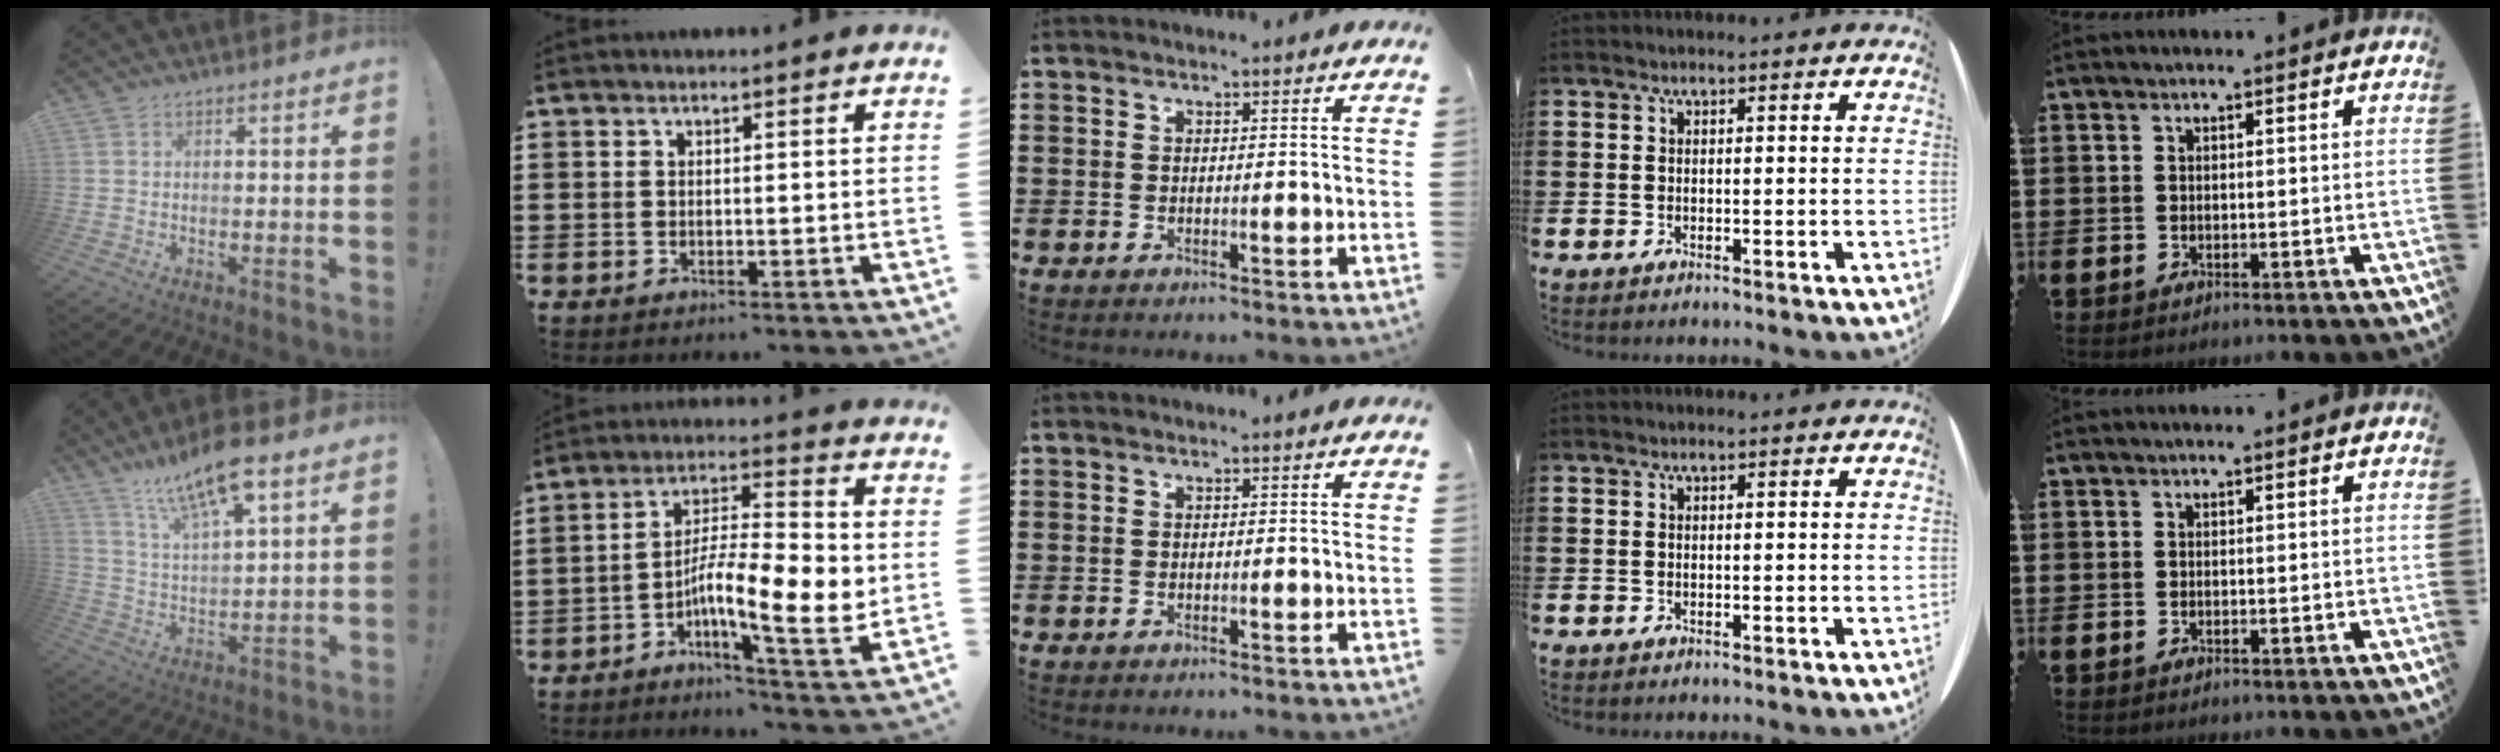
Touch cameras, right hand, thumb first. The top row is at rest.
{"thumb": {"total": 14.3, "force": [10.2, 3.7, 9.3], "torque": [-0.170, -0.053, 0.174]}, "index": {"total": 11.5, "force": [-2.2, 2.8, 11.0], "torque": [-0.207, -0.004, -0.041]}}